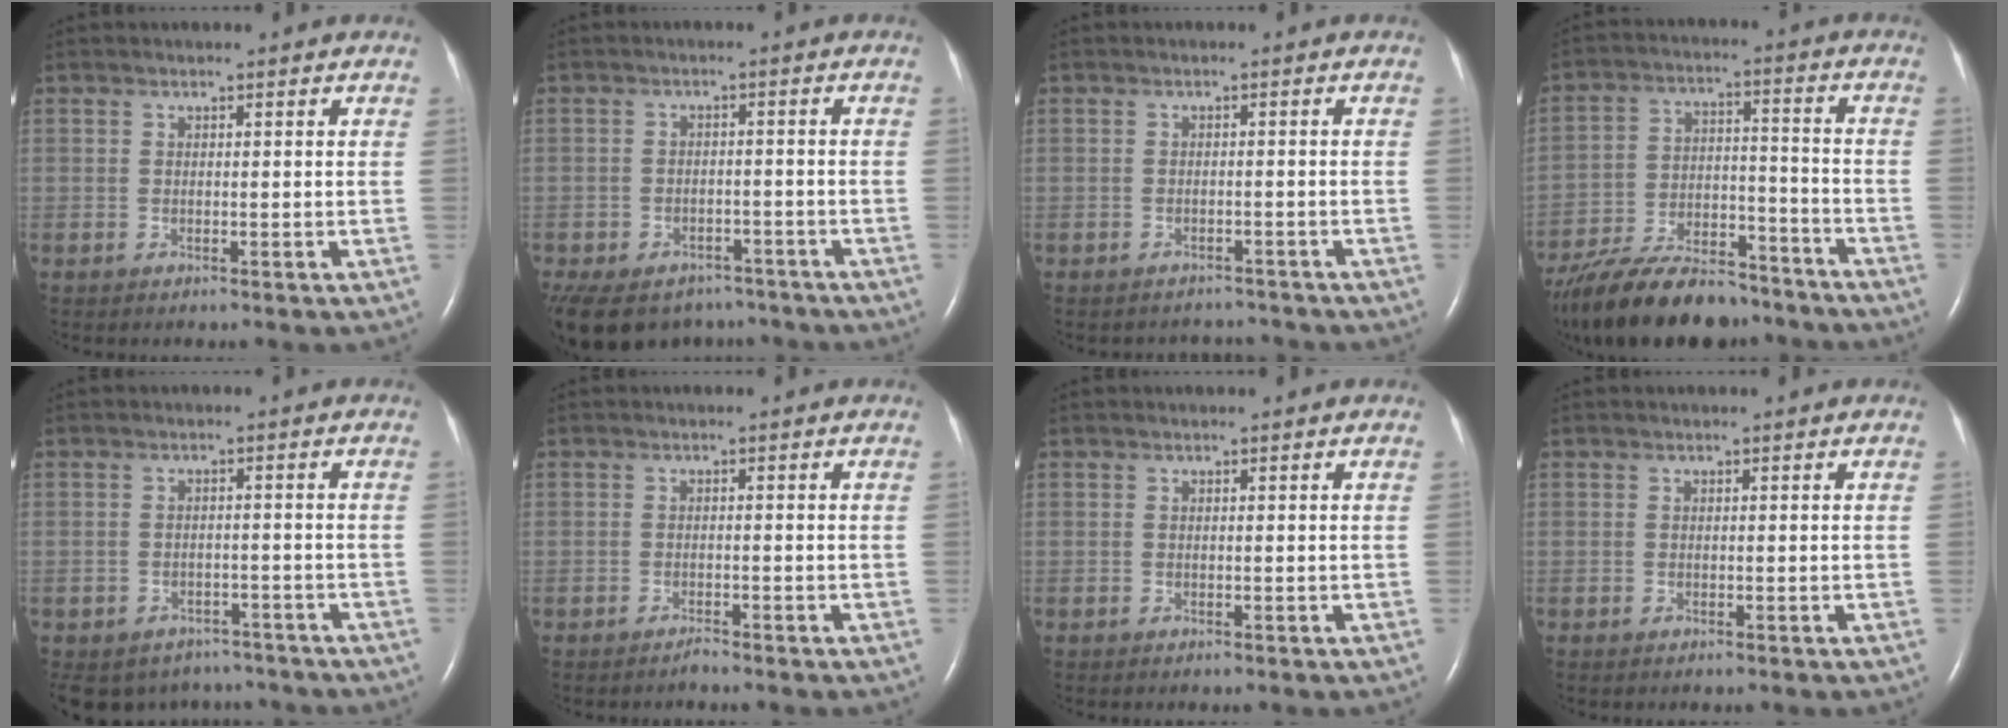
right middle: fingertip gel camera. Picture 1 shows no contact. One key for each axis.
{"total": 18.4, "fx": -12.5, "fy": 11.7, "fz": 6.6, "tx": -0.219, "ty": -0.007, "tz": -0.165}
{"total": 3.2, "fx": -3.0, "fy": 0.8, "fz": -0.7, "tx": 0.008, "ty": -0.003, "tz": -0.042}
{"total": 18.9, "fx": -16.1, "fy": 5.6, "fz": 8.0, "tx": -0.159, "ty": -0.003, "tz": -0.261}
{"total": 7.9, "fx": -6.7, "fy": 4.2, "fz": 0.5, "tx": -0.008, "ty": 0.010, "tz": -0.080}
{"total": 0.9, "fx": -0.8, "fy": -0.1, "fz": 0.2, "tx": -0.006, "ty": -0.002, "tz": -0.012}
{"total": 0.0}
{"total": 0.0}